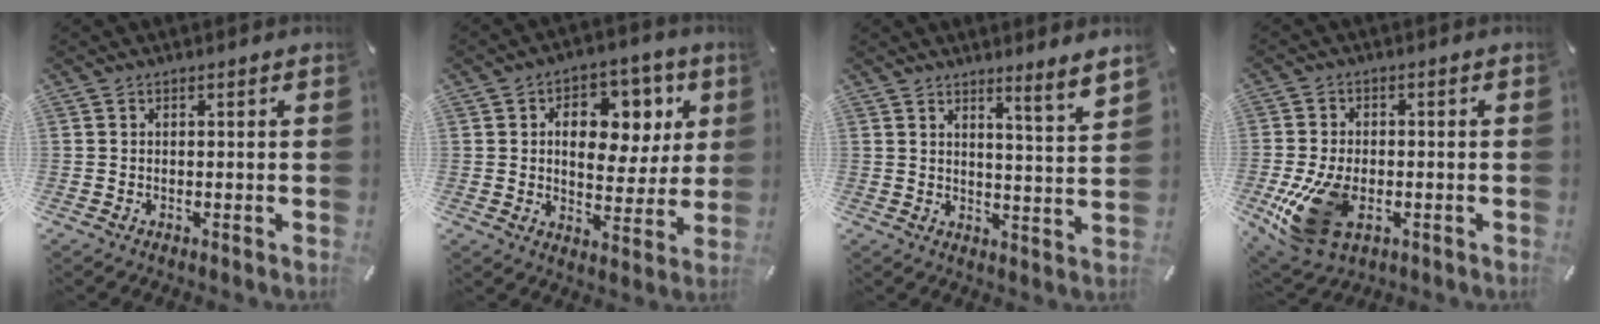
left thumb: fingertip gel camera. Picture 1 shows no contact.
{"total": 12.3, "force": [3.7, 8.9, 7.7], "torque": [-0.096, -0.019, 0.061]}
{"total": 5.7, "force": [4.8, -1.0, 2.9], "torque": [-0.044, -0.046, 0.077]}
{"total": 13.7, "force": [-4.0, 8.7, 9.8], "torque": [-0.209, -0.004, -0.070]}